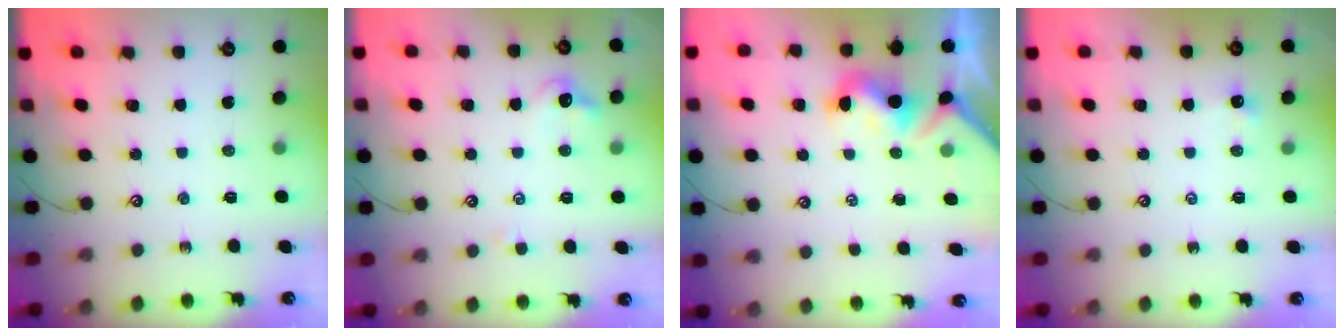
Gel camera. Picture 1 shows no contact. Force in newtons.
{"total": 2.3, "press": 2.3, "slide": 0.4}
{"total": 1.5, "press": 1.3, "slide": 0.7}
{"total": 3.5, "press": 3.4, "slide": 0.4}